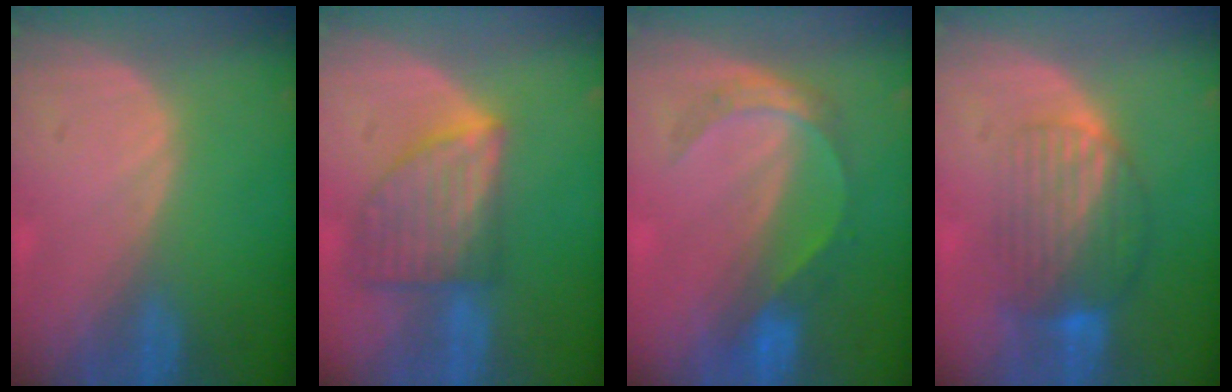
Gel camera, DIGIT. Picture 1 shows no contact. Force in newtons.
{"total": 7.7, "press": 7.0, "slide": 3.2}
{"total": 5.0, "press": 4.8, "slide": 1.2}
{"total": 7.9, "press": 7.1, "slide": 3.5}